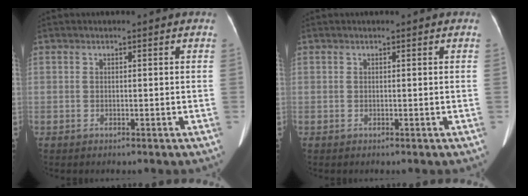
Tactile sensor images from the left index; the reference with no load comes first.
{"total": 0.0}